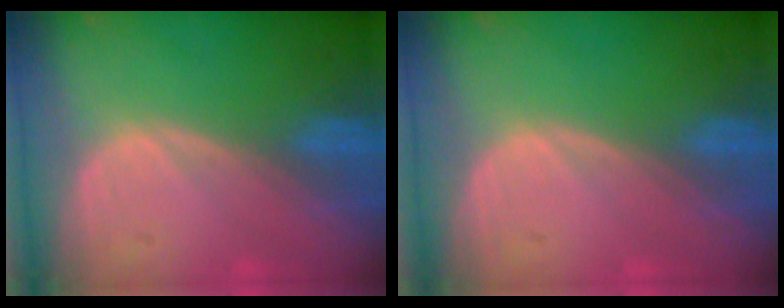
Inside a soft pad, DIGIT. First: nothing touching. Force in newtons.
{"total": 0.0}